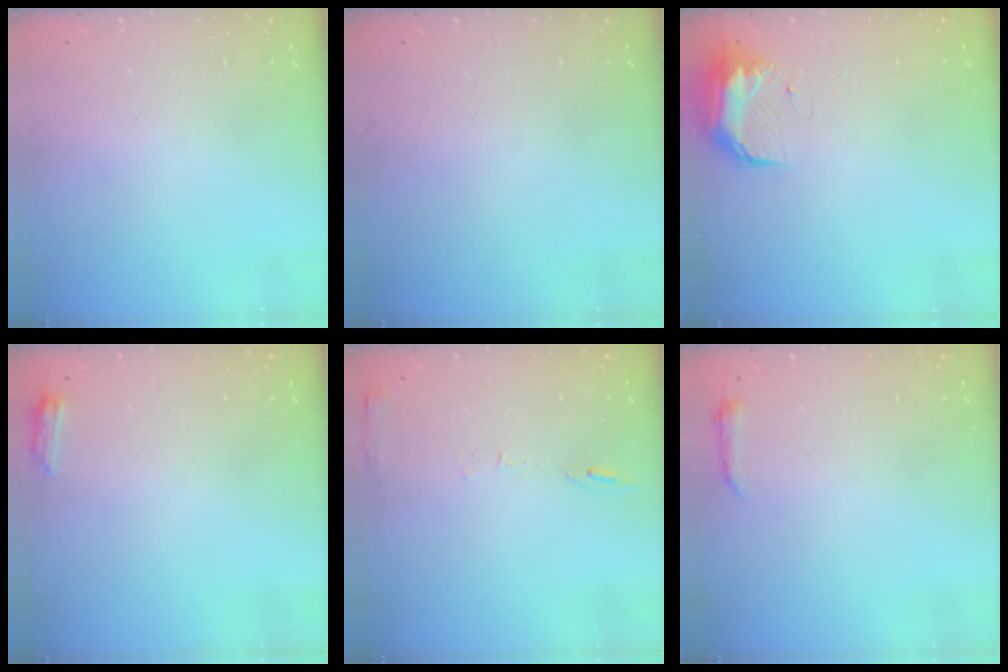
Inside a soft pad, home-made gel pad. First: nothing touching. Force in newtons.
{"total": 0.0}
{"total": 11.2, "press": 9.8, "slide": 5.5}
{"total": 3.3, "press": 3.2, "slide": 0.5}
{"total": 6.0, "press": 6.0, "slide": 0.6}
{"total": 3.0, "press": 2.9, "slide": 0.6}